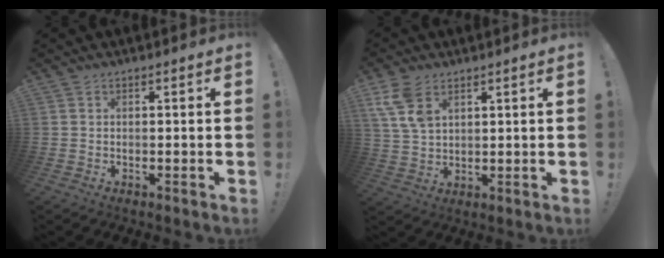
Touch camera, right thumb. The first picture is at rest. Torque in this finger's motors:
{"motor_torque": [-0.05, 0.04, -0.24, 0.13, 0.16]}